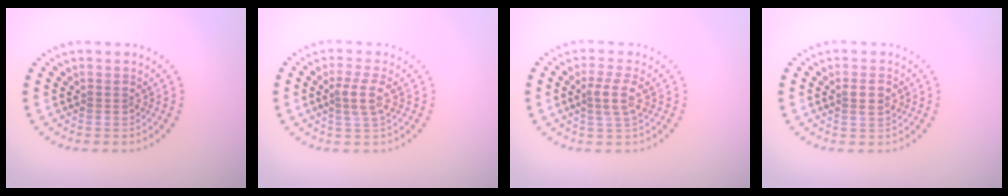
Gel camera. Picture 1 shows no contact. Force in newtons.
{"total": 2.5, "press": 2.1, "slide": 1.2}
{"total": 2.5, "press": 2.1, "slide": 1.2}
{"total": 1.6, "press": 1.6, "slide": 0.3}